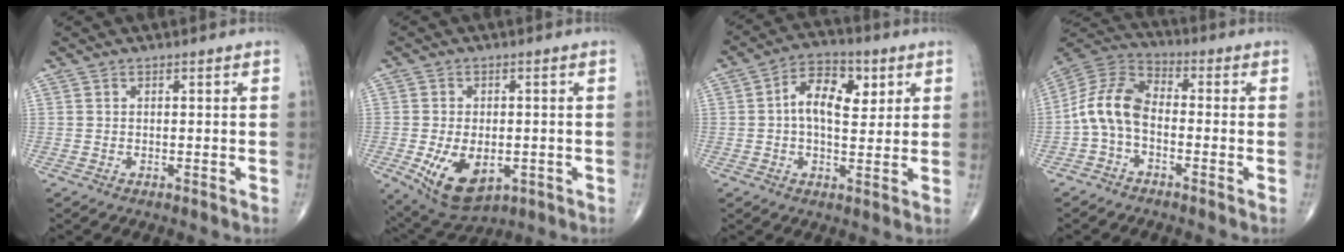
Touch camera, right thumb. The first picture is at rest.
{"total": 11.2, "force": [-3.1, 6.6, 8.5], "torque": [-0.134, -0.004, -0.034]}
{"total": 10.4, "force": [2.3, 6.0, 8.1], "torque": [-0.105, 0.006, 0.031]}
{"total": 9.8, "force": [-2.1, 6.0, 7.4], "torque": [-0.142, 0.036, -0.057]}